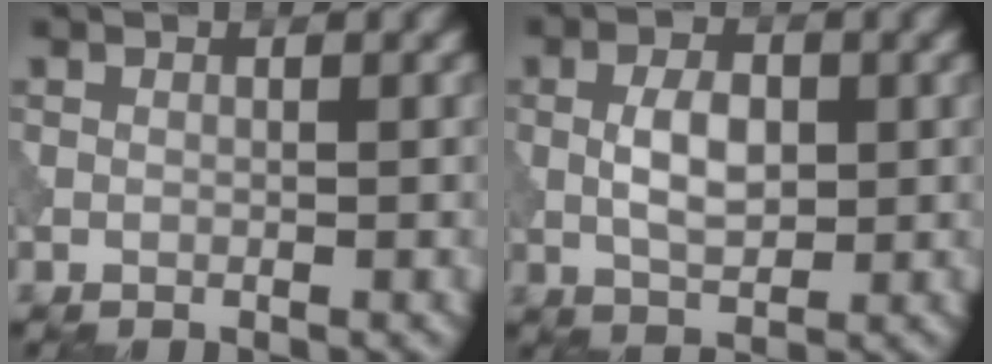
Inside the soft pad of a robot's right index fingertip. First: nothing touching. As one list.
[{"total": 3.8, "force": [0.0, 2.0, 3.2], "torque": [-0.070, 0.002, 0.003]}]